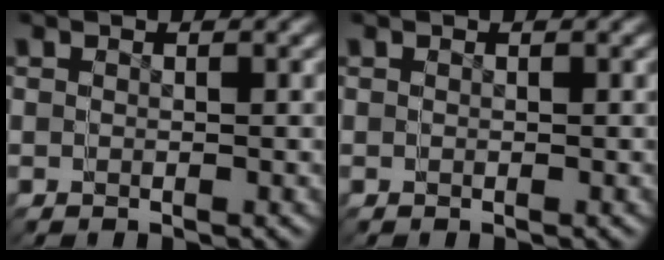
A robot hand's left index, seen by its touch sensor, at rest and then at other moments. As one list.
[{"total": 0.0}]